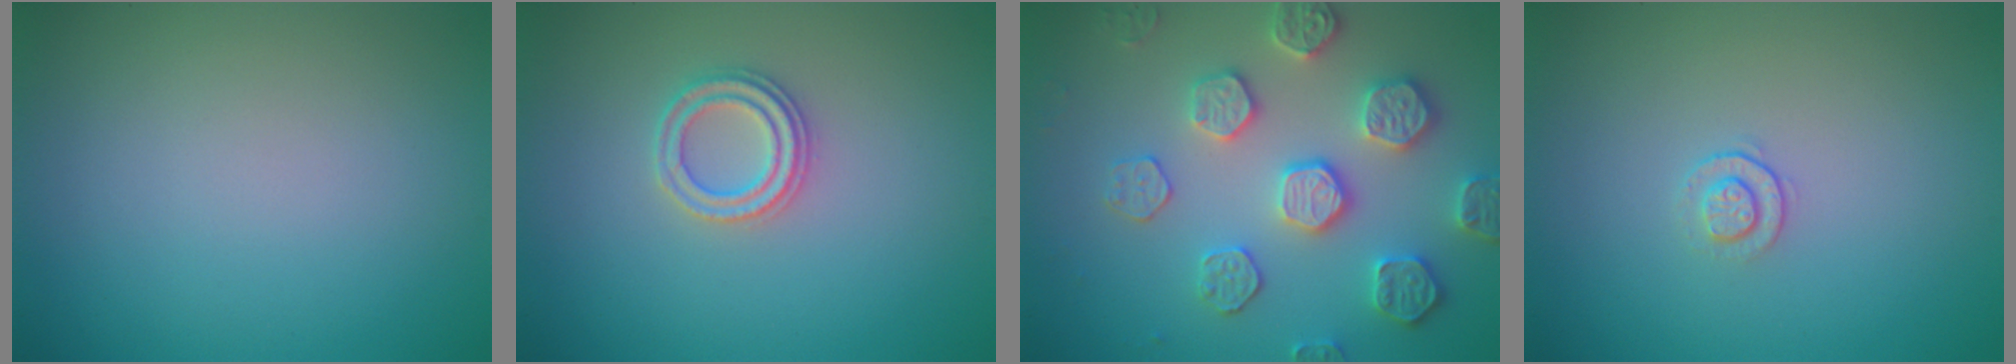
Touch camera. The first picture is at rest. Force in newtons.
{"total": 2.3, "press": 2.3, "slide": 0.4}
{"total": 5.0, "press": 4.8, "slide": 1.4}
{"total": 1.1, "press": 0.7, "slide": 0.9}